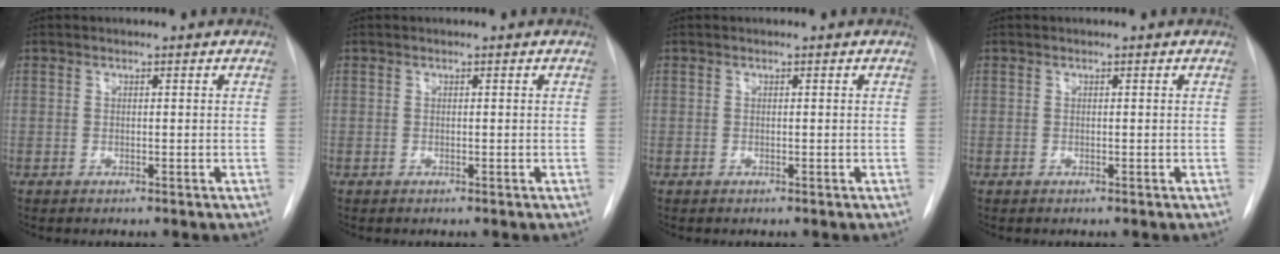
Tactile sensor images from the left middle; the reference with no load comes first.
{"total": 0.0}
{"total": 0.0}
{"total": 0.0}